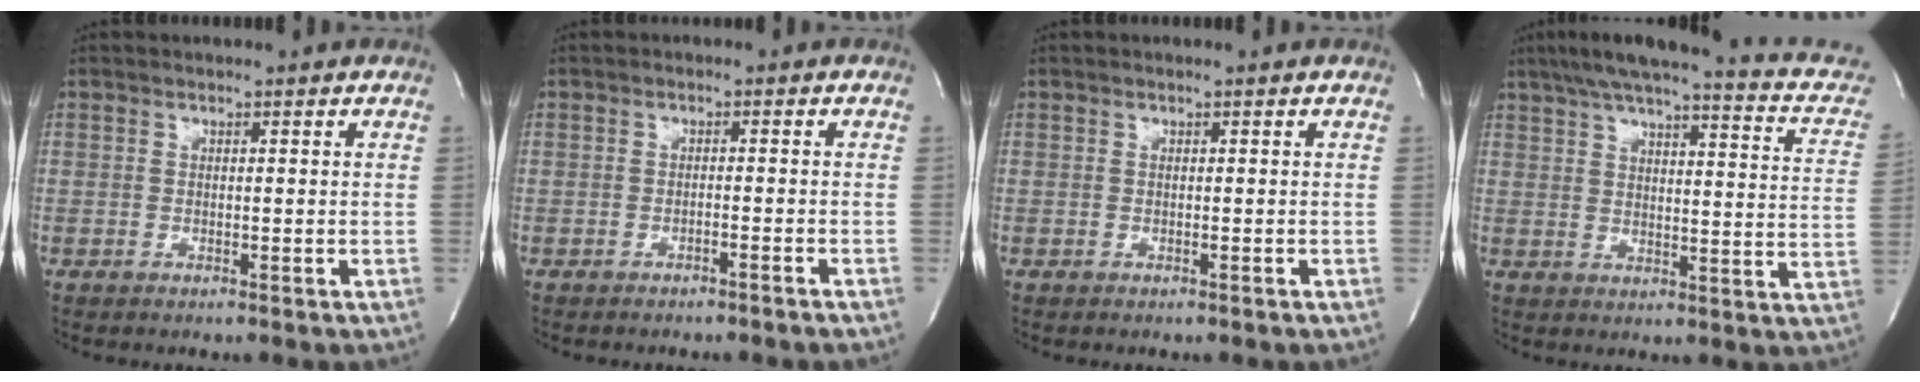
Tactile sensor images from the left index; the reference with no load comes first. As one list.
[{"total": 2.2, "force": [-1.8, -0.4, 1.1], "torque": [-0.018, 0.006, -0.020]}, {"total": 0.5, "force": [-0.4, -0.1, 0.3], "torque": [-0.001, 0.003, -0.004]}, {"total": 21.1, "force": [16.7, 3.8, 12.3], "torque": [-0.169, 0.008, 0.194]}]